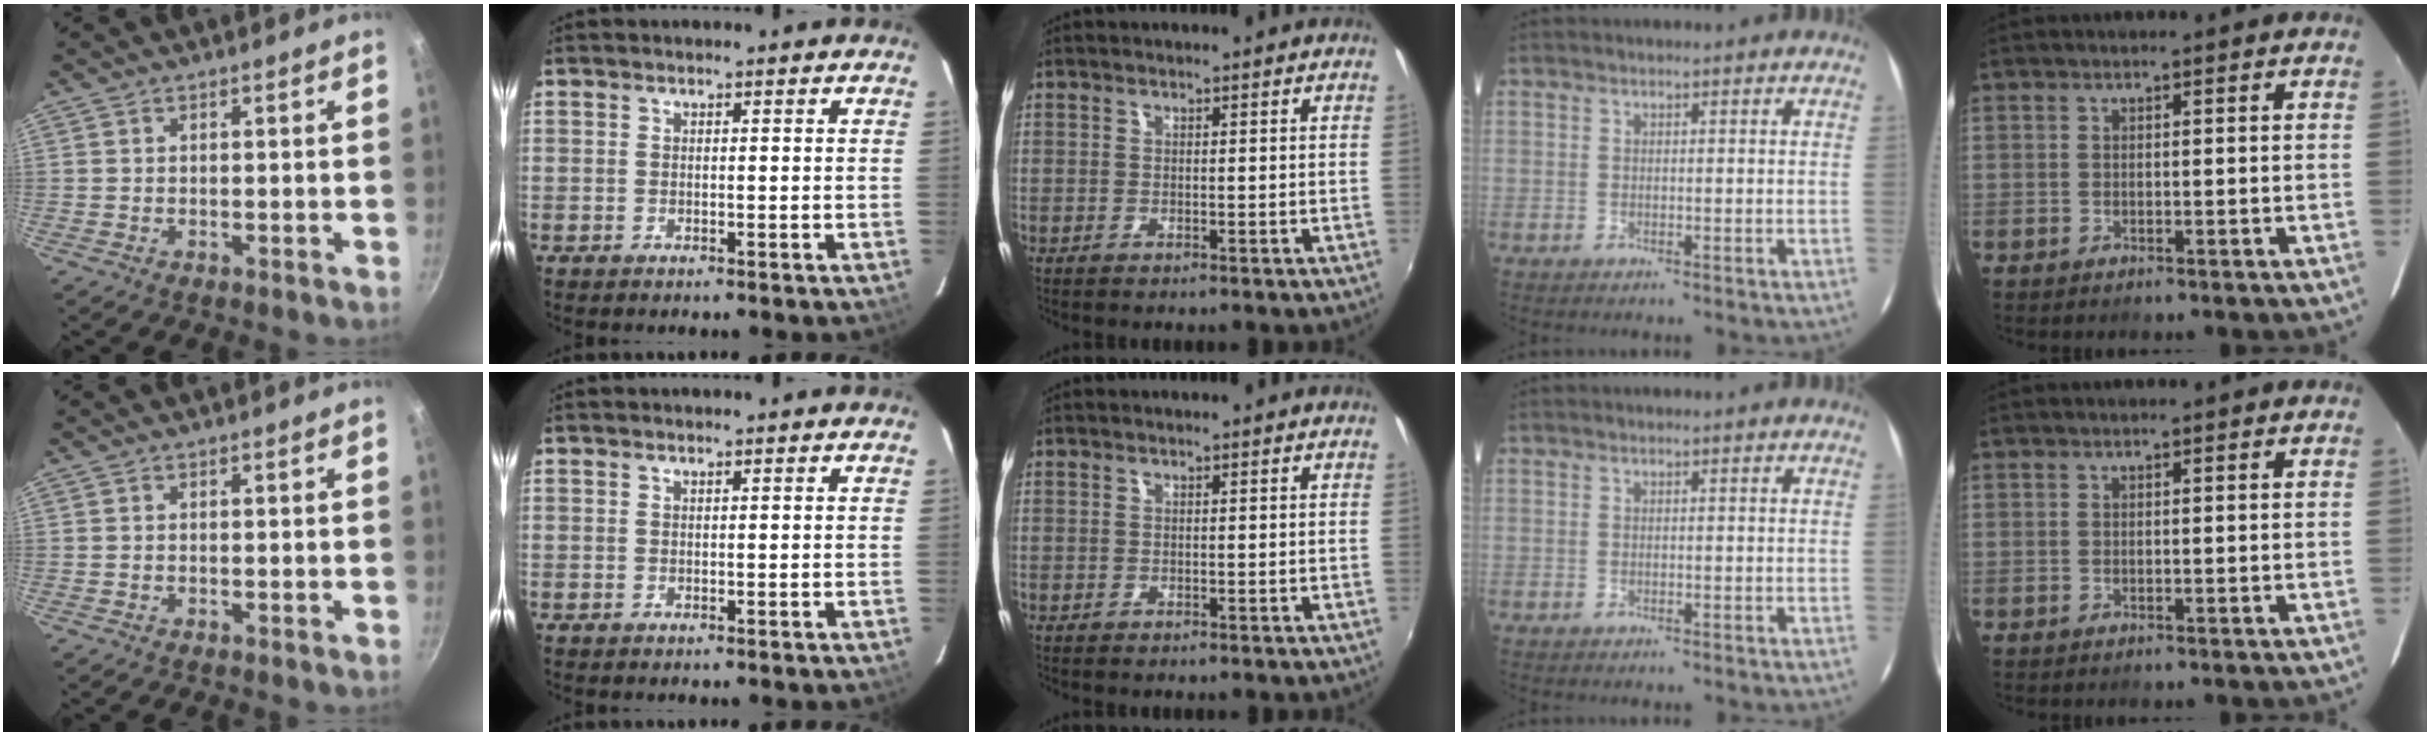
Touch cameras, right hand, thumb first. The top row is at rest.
{}